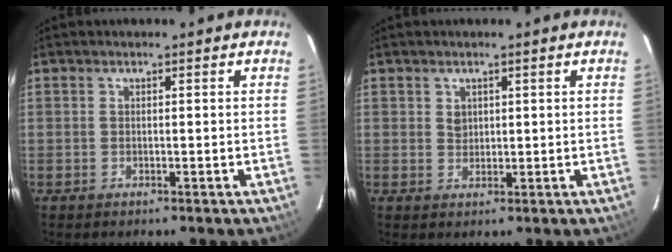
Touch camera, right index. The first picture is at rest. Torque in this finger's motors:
{"motor_torque": [-0.02, 0.10, 0.08, 0.02]}